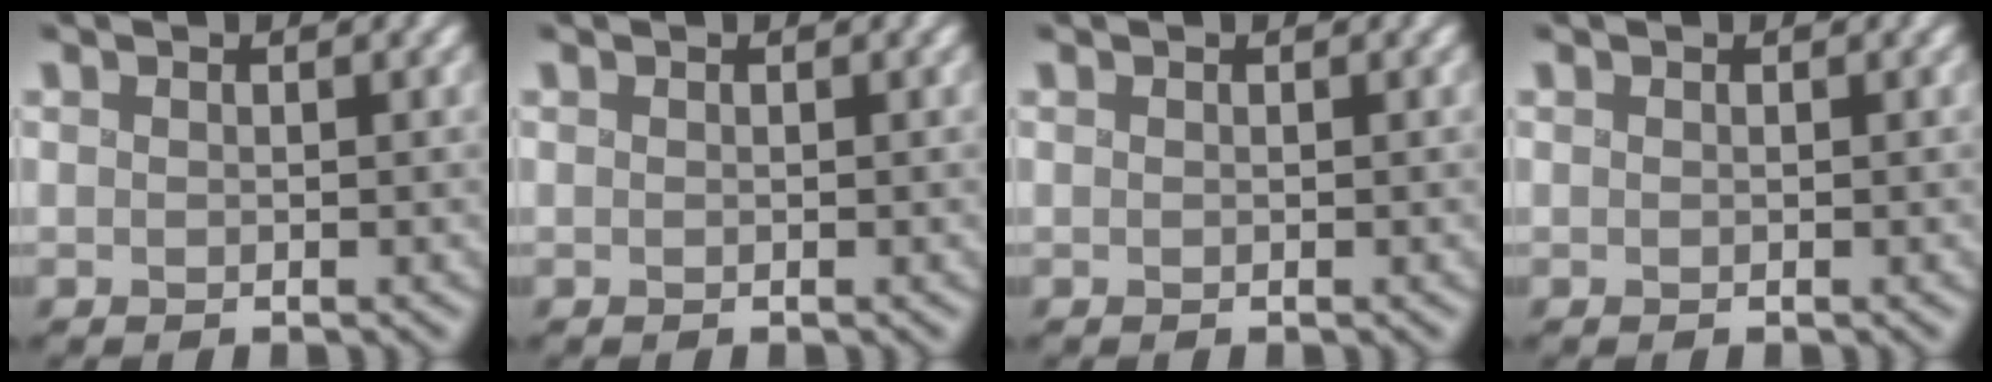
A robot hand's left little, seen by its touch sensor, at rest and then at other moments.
{"total": 0.0}
{"total": 0.0}
{"total": 0.0}